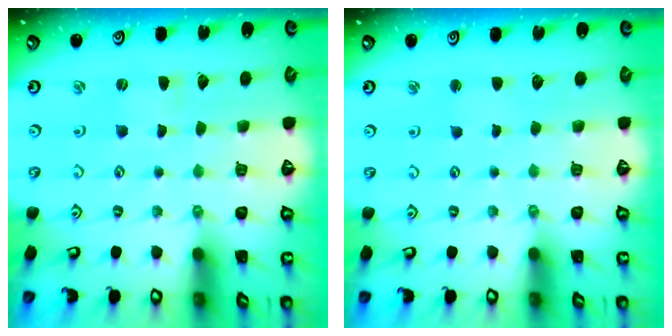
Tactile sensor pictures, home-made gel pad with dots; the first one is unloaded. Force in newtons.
{"total": 1.3, "press": 1.3, "slide": 0.2}